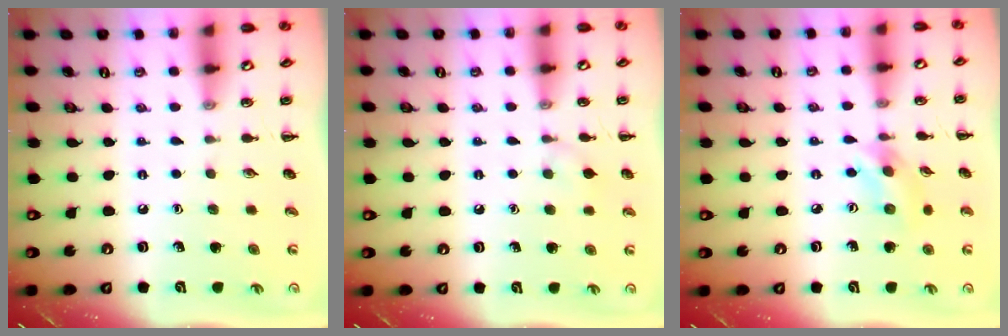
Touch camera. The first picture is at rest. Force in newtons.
{"total": 4.7, "press": 4.4, "slide": 1.7}
{"total": 4.7, "press": 4.7, "slide": 0.5}